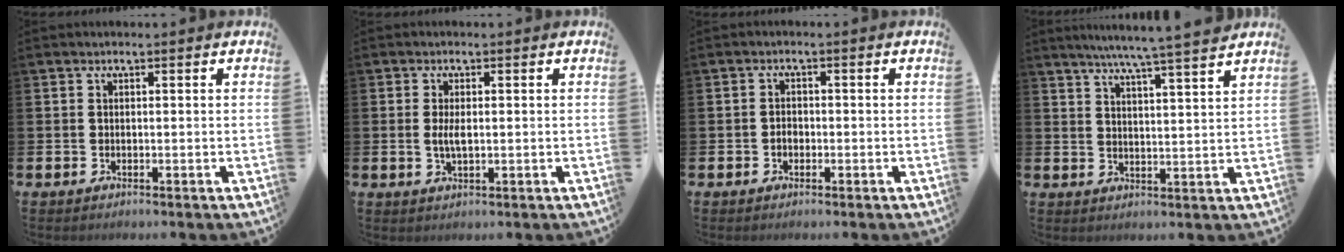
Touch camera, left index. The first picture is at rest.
{"total": 2.6, "force": [0.2, 1.1, 2.4], "torque": [-0.047, 0.003, 0.002]}
{"total": 1.4, "force": [-0.5, 1.1, 0.8], "torque": [-0.016, 0.006, -0.010]}
{"total": 6.4, "force": [5.9, -0.9, 2.2], "torque": [-0.046, -0.038, 0.100]}